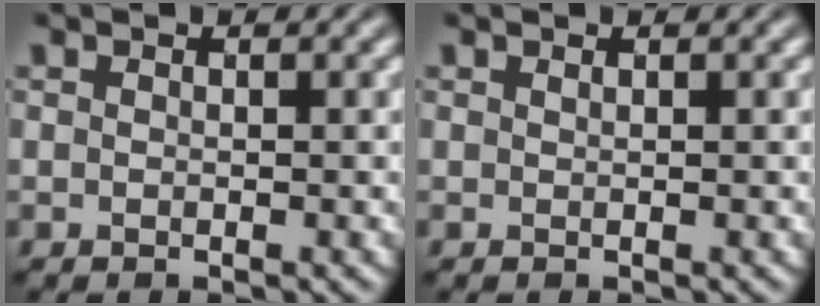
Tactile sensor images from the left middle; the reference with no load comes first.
{"total": 0.0}